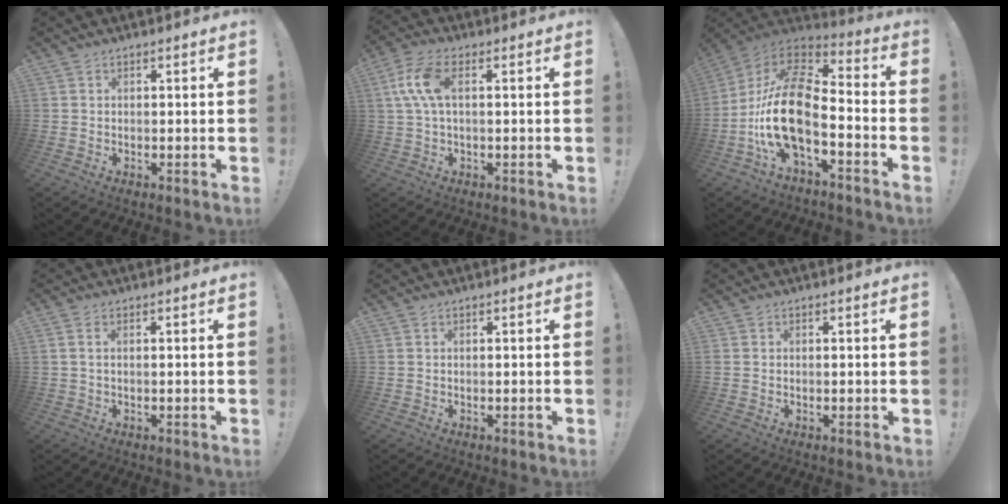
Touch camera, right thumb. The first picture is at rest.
{"total": 9.1, "force": [1.4, 3.9, 8.1], "torque": [-0.169, 0.002, 0.031]}
{"total": 18.9, "force": [-5.4, 8.9, 15.8], "torque": [-0.326, 0.017, -0.092]}
{"total": 1.7, "force": [0.0, -0.3, 1.7], "torque": [-0.032, -0.002, 0.000]}
{"total": 0.0}
{"total": 0.0}